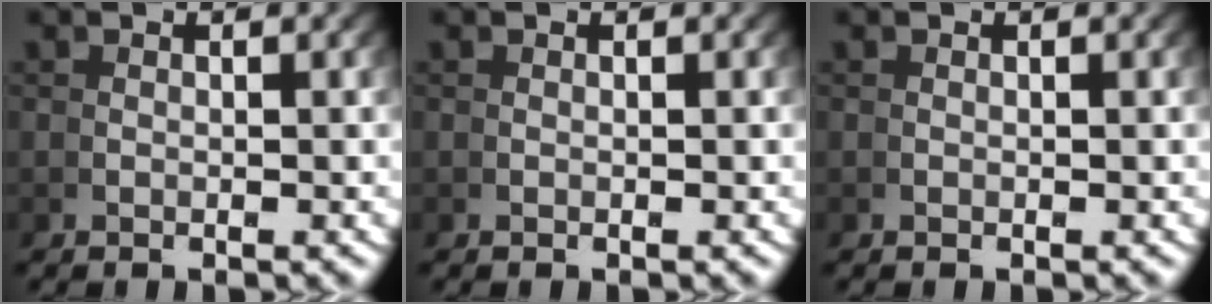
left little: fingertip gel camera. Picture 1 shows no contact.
{"total": 0.0}
{"total": 0.0}